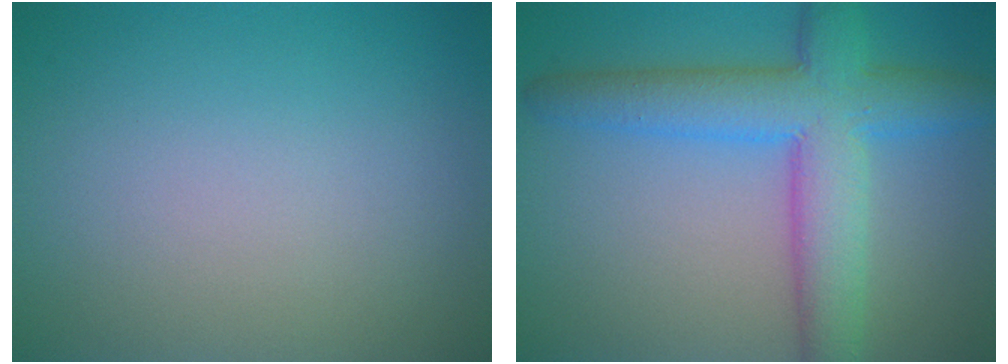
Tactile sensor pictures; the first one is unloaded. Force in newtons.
{"total": 7.7, "press": 7.7, "slide": 0.2}